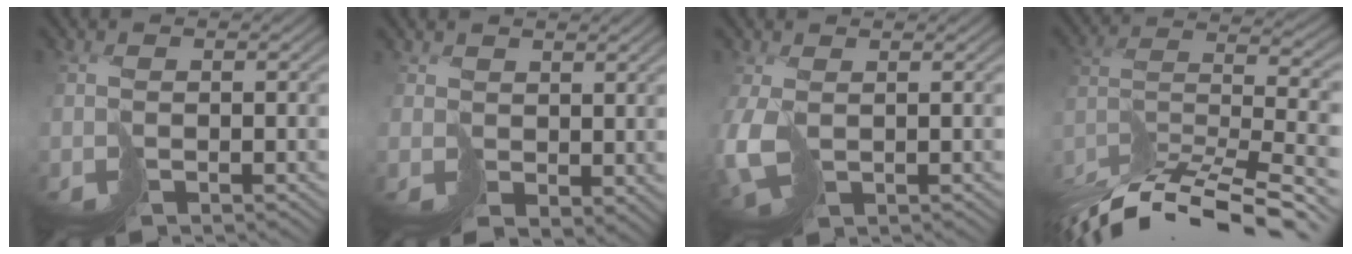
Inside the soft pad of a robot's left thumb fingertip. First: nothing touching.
{"total": 2.2, "force": [0.5, 1.7, 1.3], "torque": [-0.030, -0.009, 0.017]}
{"total": 5.2, "force": [0.1, 3.5, 3.8], "torque": [-0.107, -0.015, 0.010]}
{"total": 14.2, "force": [-11.1, 4.1, 7.9], "torque": [-0.180, -0.004, -0.178]}